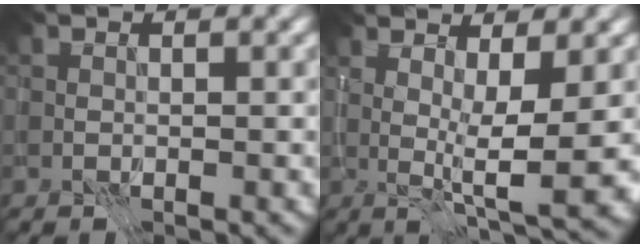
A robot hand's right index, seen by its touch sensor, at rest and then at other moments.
{"total": 6.9, "force": [0.4, 1.2, 6.8], "torque": [-0.105, -0.004, 0.016]}